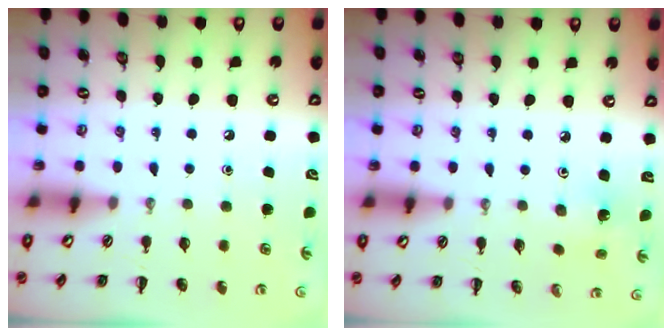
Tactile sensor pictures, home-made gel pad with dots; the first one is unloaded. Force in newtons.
{"total": 1.6, "press": 1.5, "slide": 0.5}